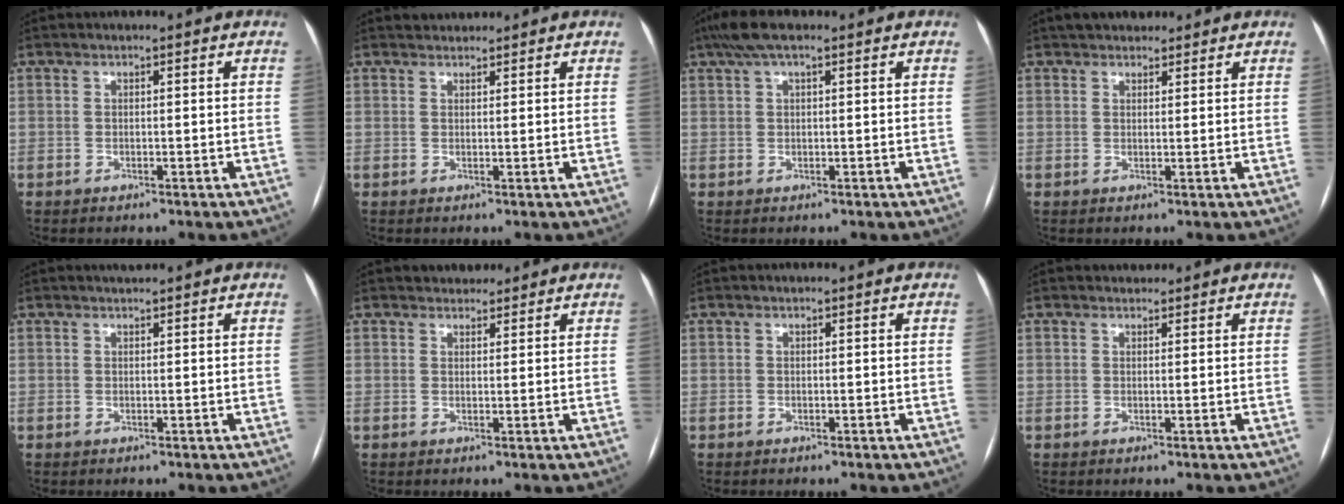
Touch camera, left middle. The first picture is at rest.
{"total": 1.5, "force": [1.5, 0.4, -0.2], "torque": [-0.003, 0.013, 0.026]}
{"total": 5.1, "force": [3.3, 1.2, 3.6], "torque": [-0.077, 0.037, 0.059]}
{"total": 5.3, "force": [4.4, 2.1, 1.9], "torque": [-0.013, 0.025, 0.069]}
{"total": 0.7, "force": [0.7, -0.1, 0.2], "torque": [-0.007, 0.004, 0.015]}
{"total": 2.8, "force": [2.4, 1.3, 0.3], "torque": [0.001, 0.010, 0.036]}
{"total": 0.0}
{"total": 1.0, "force": [0.9, 0.4, -0.1], "torque": [-0.003, 0.005, 0.014]}